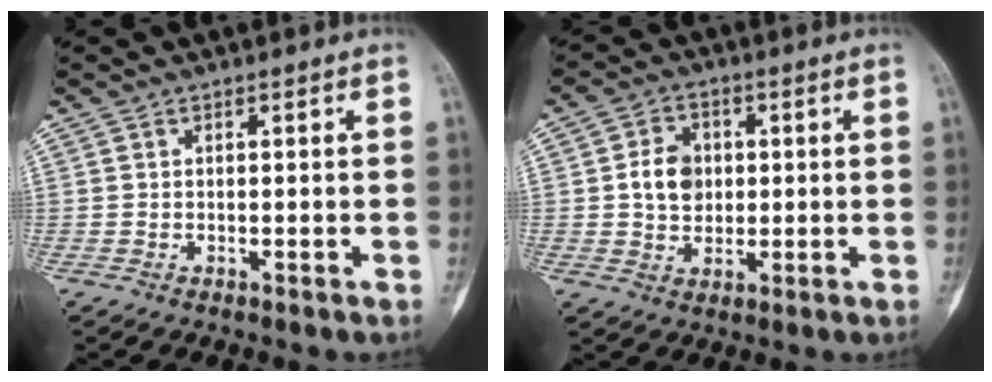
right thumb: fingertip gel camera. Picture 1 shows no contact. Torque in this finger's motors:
{"motor_torque": [0.05, 0.13, 0.03, -0.02, 0.05]}